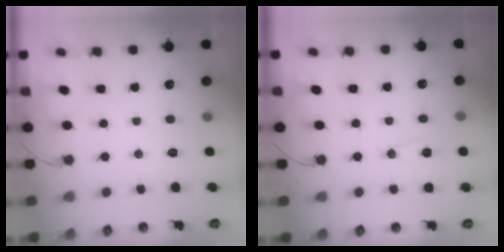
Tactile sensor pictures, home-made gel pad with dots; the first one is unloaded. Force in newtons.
{"total": 7.2, "press": 6.7, "slide": 2.5}